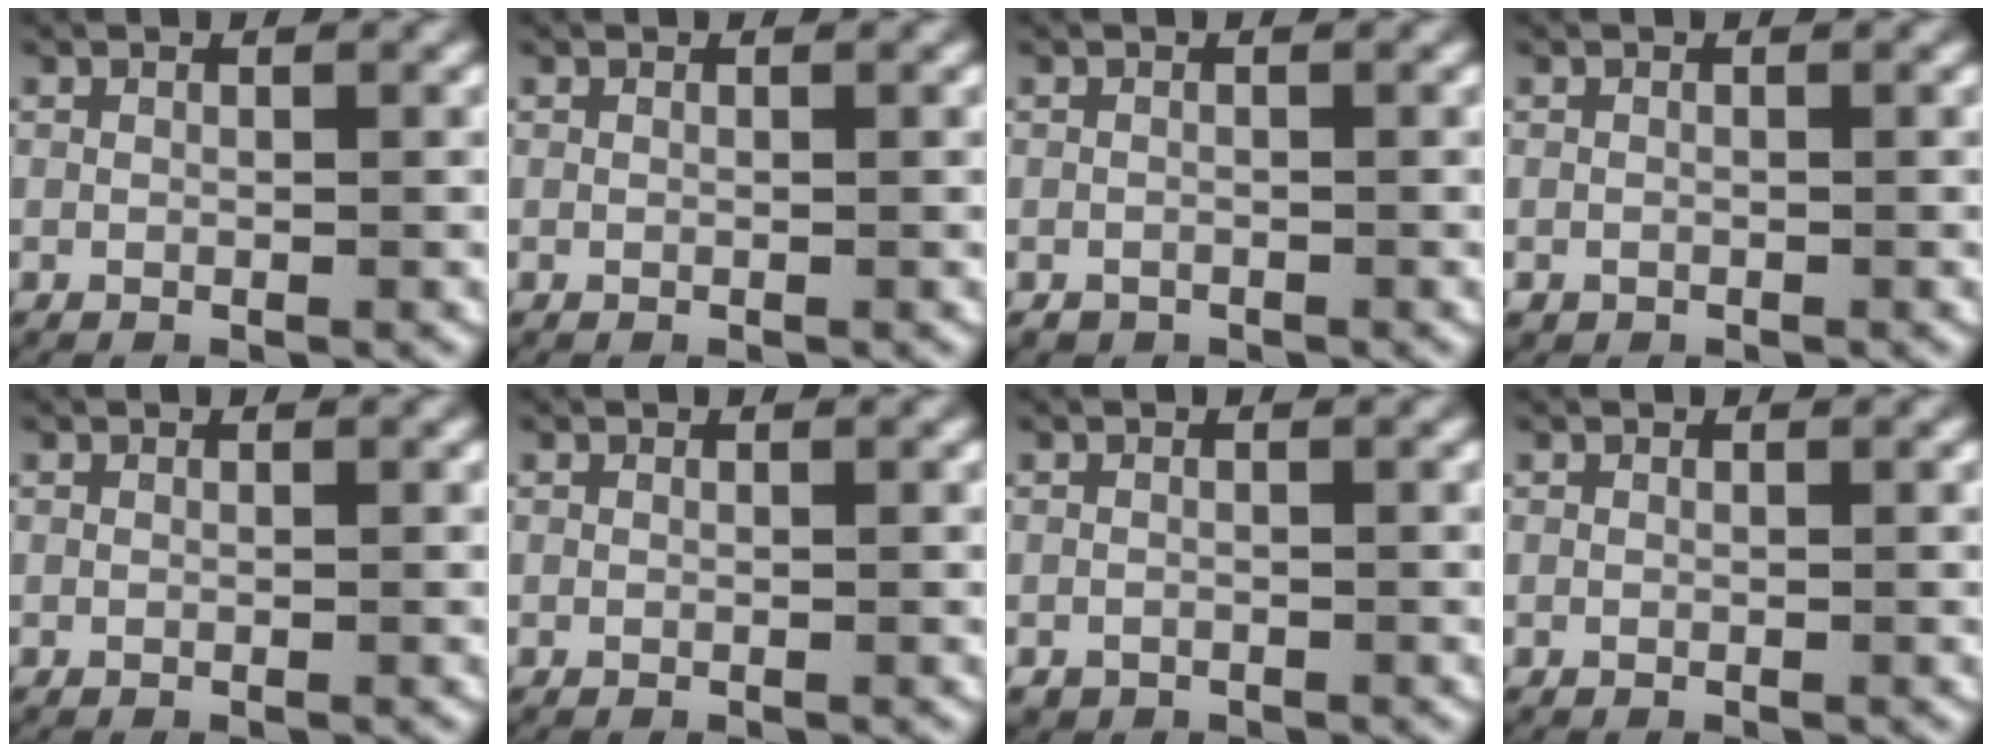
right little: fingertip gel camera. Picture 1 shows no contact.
{"total": 0.0}
{"total": 1.0, "force": [-0.7, 0.7, -0.1], "torque": [-0.003, -0.008, -0.007]}
{"total": 1.0, "force": [-0.5, 0.8, 0.1], "torque": [-0.007, -0.010, -0.002]}
{"total": 0.0}
{"total": 0.0}
{"total": 1.3, "force": [-0.8, 1.1, 0.0], "torque": [-0.007, -0.012, -0.007]}
{"total": 0.0}